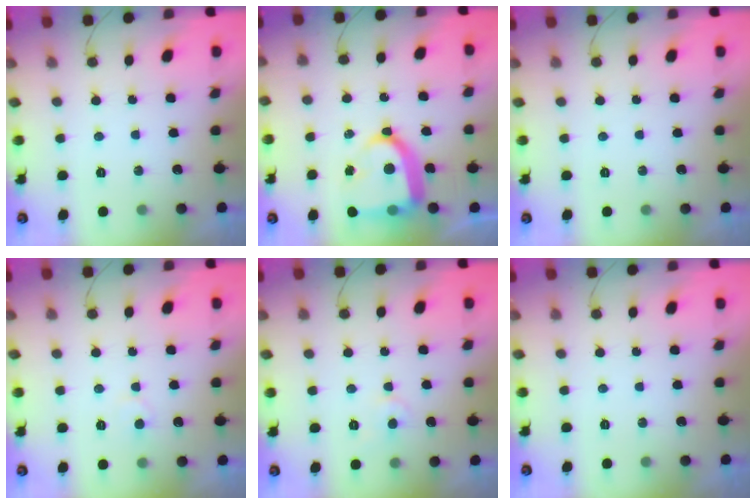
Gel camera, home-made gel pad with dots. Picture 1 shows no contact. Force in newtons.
{"total": 14.6, "press": 14.6, "slide": 1.1}
{"total": 0.0}
{"total": 5.6, "press": 5.6, "slide": 0.6}
{"total": 3.5, "press": 3.5, "slide": 0.3}
{"total": 0.0}